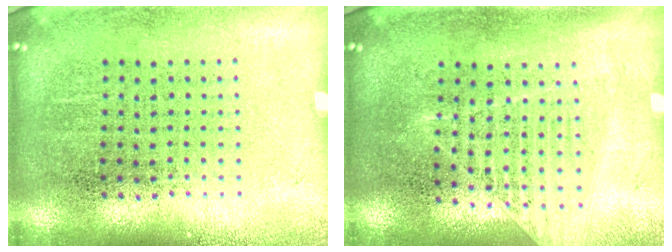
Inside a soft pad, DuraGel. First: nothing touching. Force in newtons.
{"total": 1.2, "press": 1.1, "slide": 0.5}